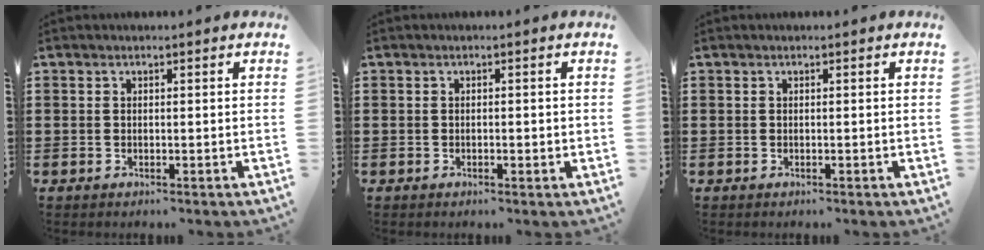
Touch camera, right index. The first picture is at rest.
{"total": 0.7, "force": [-0.2, 0.3, 0.6], "torque": [-0.012, -0.001, -0.003]}
{"total": 0.0}